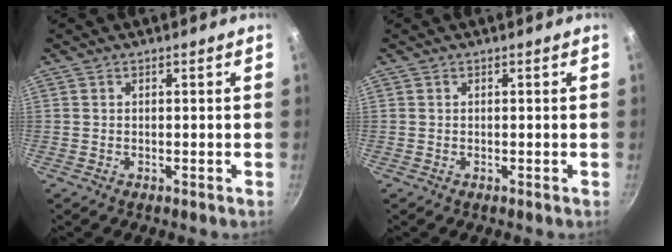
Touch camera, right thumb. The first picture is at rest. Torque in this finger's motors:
{"motor_torque": [0.00, 0.00, -0.18, 0.07, 0.03]}